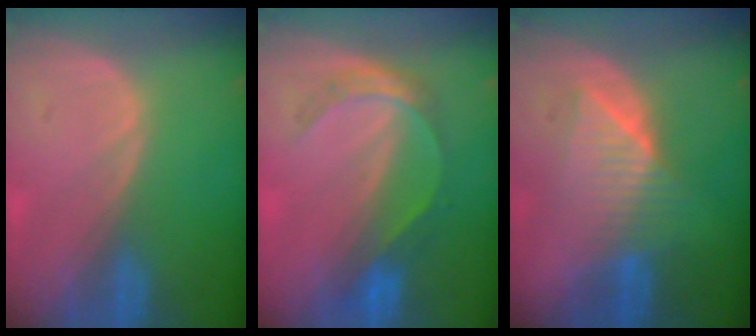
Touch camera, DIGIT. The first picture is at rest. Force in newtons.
{"total": 5.1, "press": 4.9, "slide": 1.4}
{"total": 6.4, "press": 6.3, "slide": 1.2}